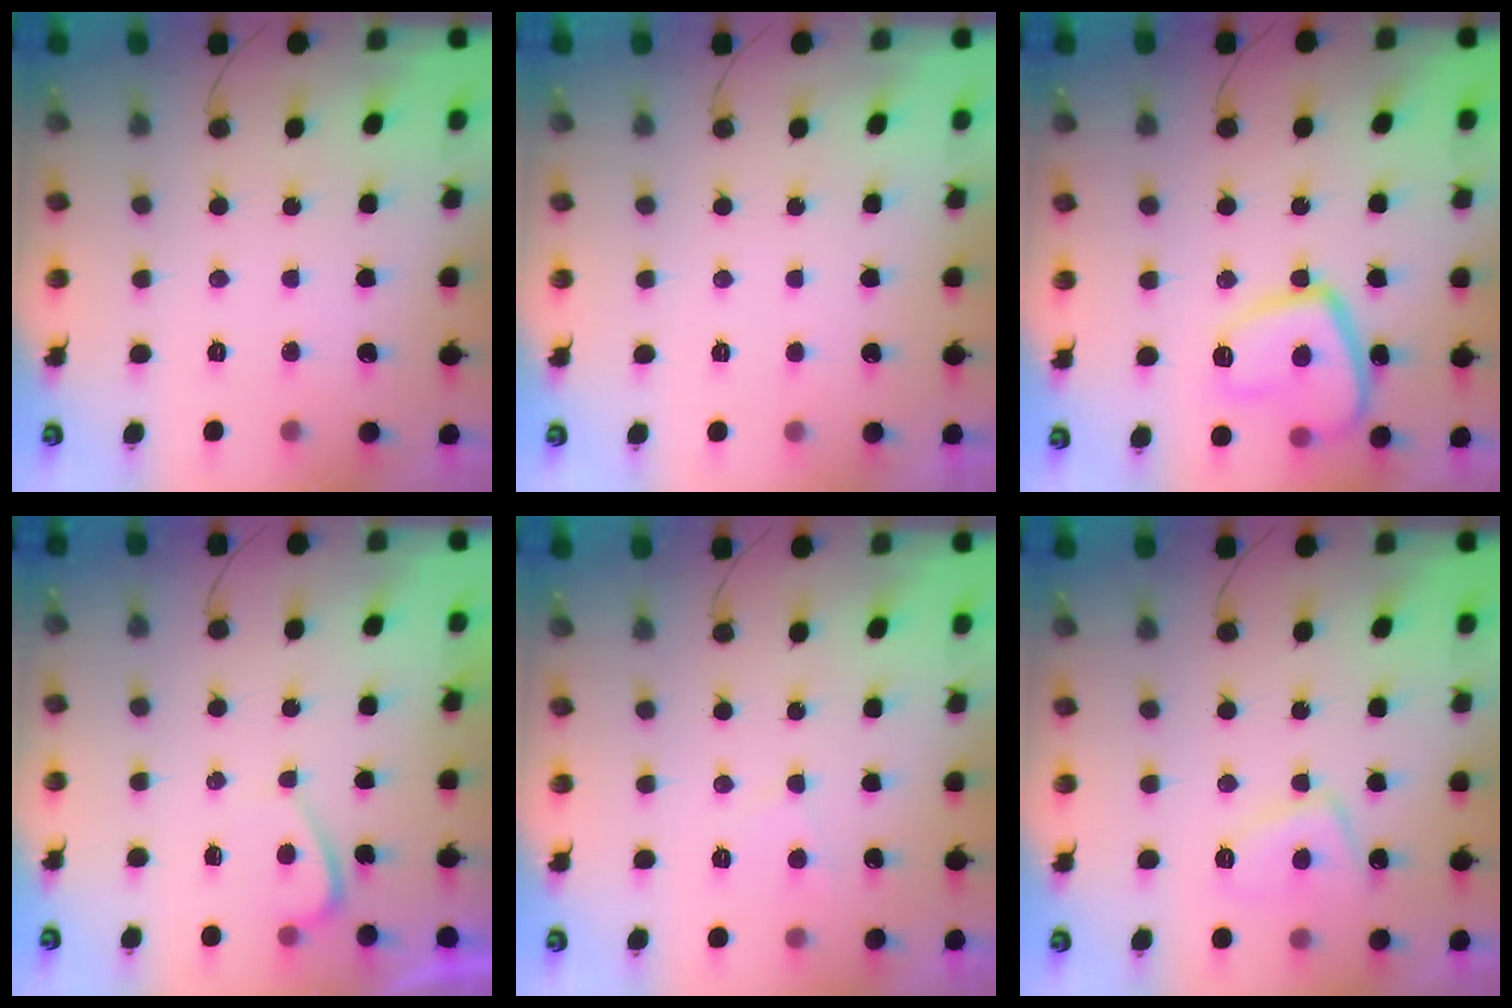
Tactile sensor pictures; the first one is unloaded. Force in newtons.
{"total": 2.3, "press": 2.3, "slide": 0.3}
{"total": 12.9, "press": 12.9, "slide": 1.3}
{"total": 0.8, "press": 0.6, "slide": 0.5}
{"total": 2.3, "press": 2.3, "slide": 0.4}
{"total": 7.2, "press": 7.1, "slide": 1.1}